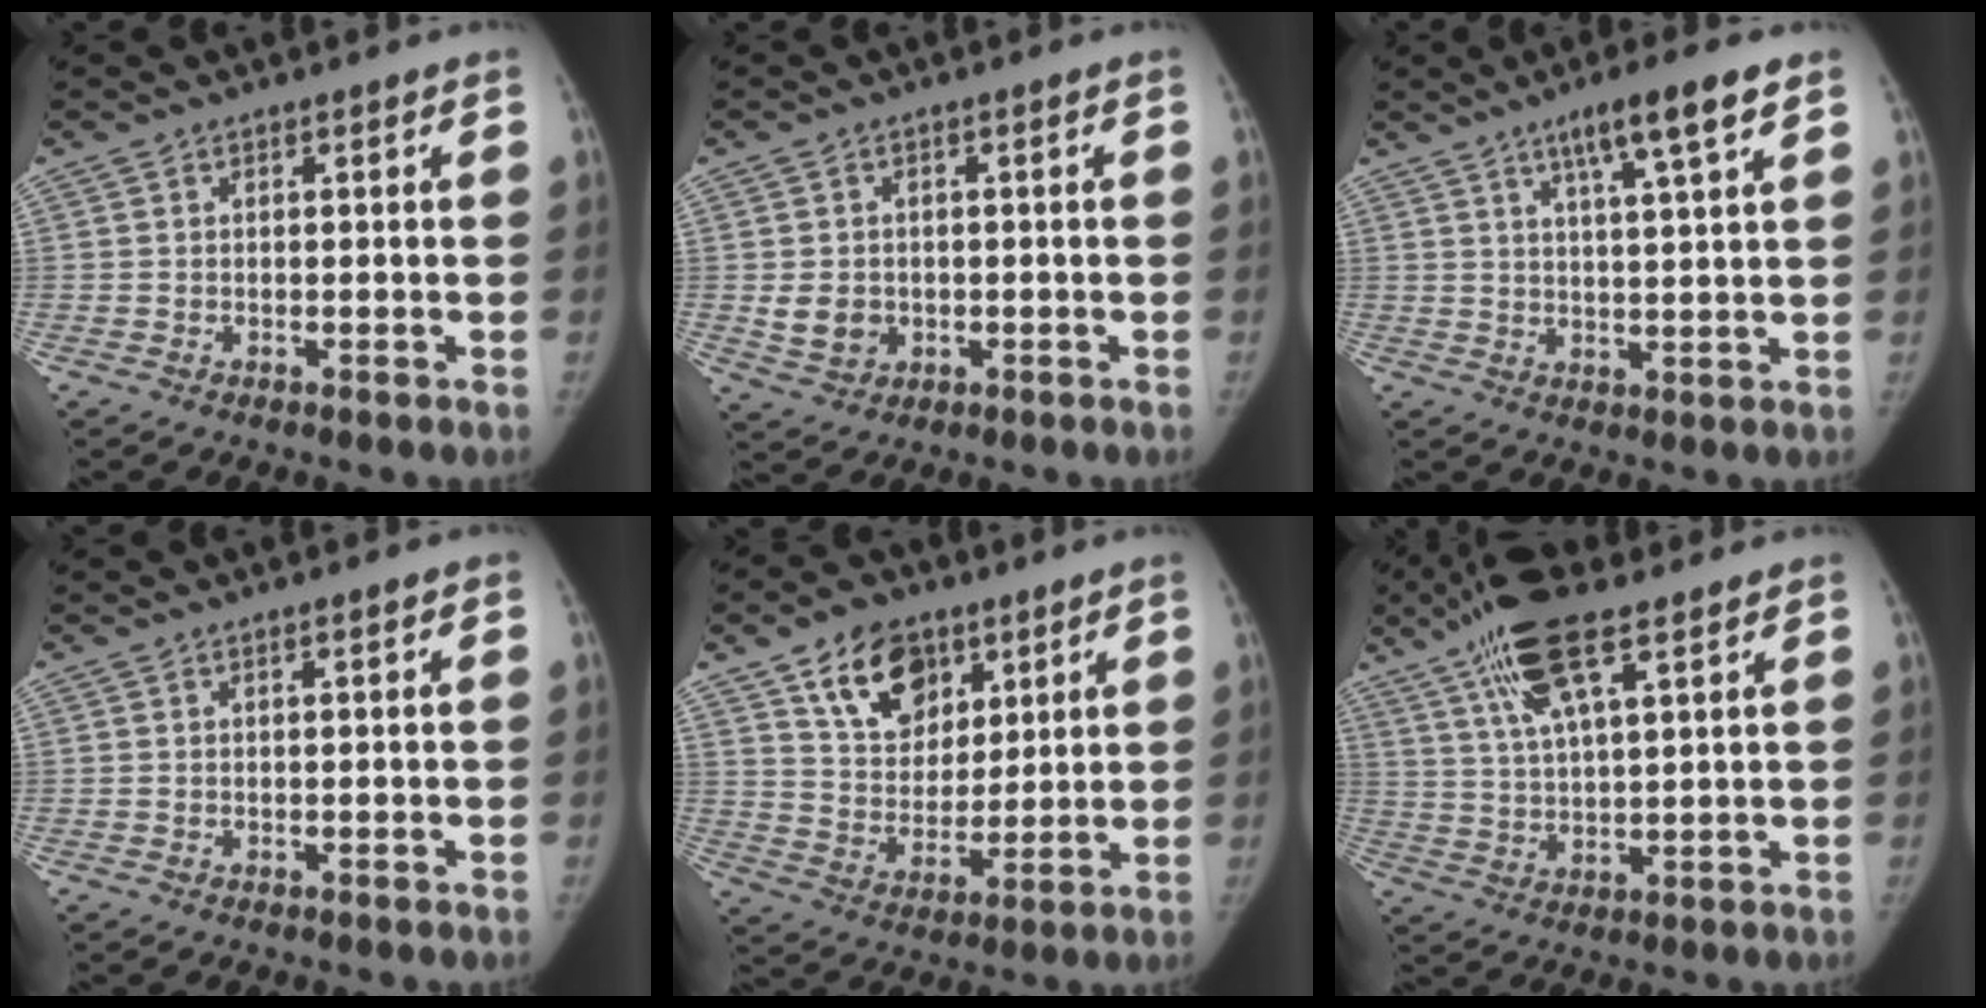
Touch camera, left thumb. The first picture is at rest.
{"total": 4.9, "force": [-0.4, 4.2, 2.5], "torque": [-0.028, 0.000, 0.004]}
{"total": 8.7, "force": [5.1, 0.7, 7.0], "torque": [-0.116, -0.018, 0.083]}
{"total": 0.6, "force": [0.4, 0.1, 0.5], "torque": [-0.006, 0.001, 0.005]}
{"total": 13.7, "force": [7.6, 9.2, 6.7], "torque": [-0.076, -0.039, 0.137]}
{"total": 12.9, "force": [7.5, 4.0, 9.7], "torque": [-0.178, -0.012, 0.141]}